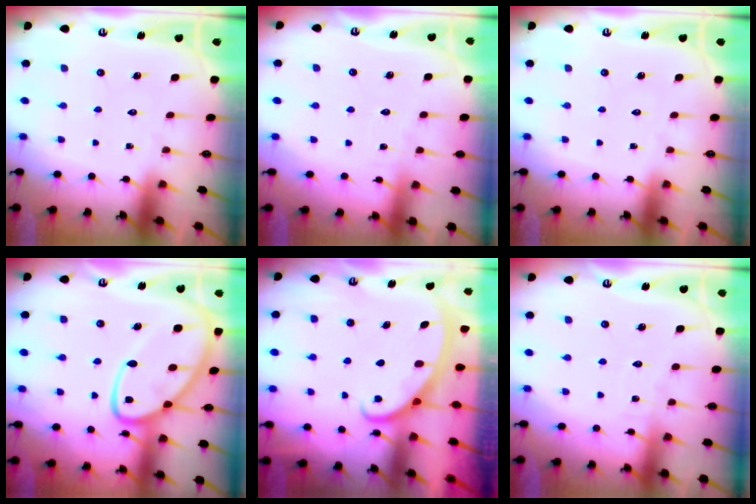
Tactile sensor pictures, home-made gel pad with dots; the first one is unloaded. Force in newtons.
{"total": 1.5, "press": 1.5, "slide": 0.2}
{"total": 0.0}
{"total": 16.6, "press": 16.5, "slide": 1.5}
{"total": 2.8, "press": 2.8, "slide": 0.4}
{"total": 2.4, "press": 2.4, "slide": 0.3}